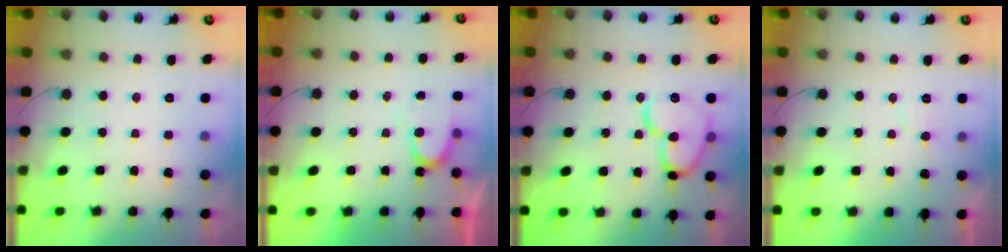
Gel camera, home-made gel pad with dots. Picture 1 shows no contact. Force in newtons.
{"total": 6.4, "press": 6.4, "slide": 0.4}
{"total": 14.4, "press": 14.4, "slide": 1.1}
{"total": 4.2, "press": 4.2, "slide": 0.3}